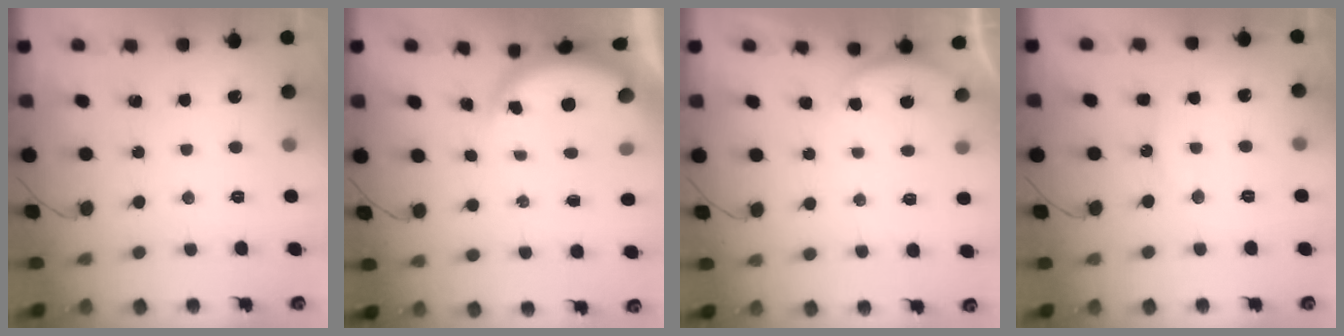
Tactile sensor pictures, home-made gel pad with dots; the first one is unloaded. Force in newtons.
{"total": 4.3, "press": 4.3, "slide": 0.3}
{"total": 2.8, "press": 2.7, "slide": 0.6}
{"total": 7.5, "press": 7.4, "slide": 0.7}